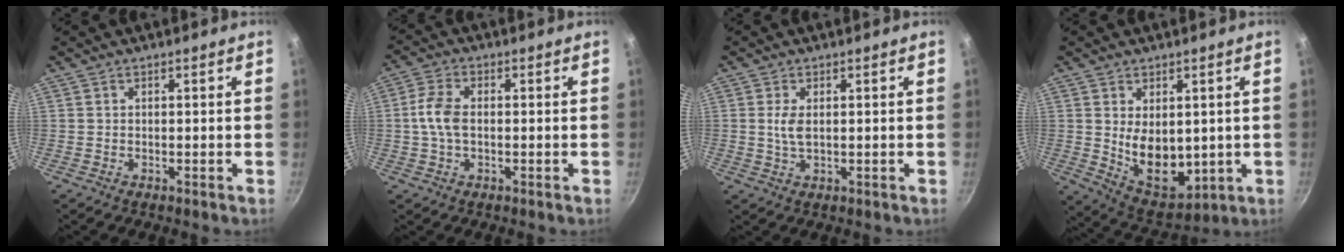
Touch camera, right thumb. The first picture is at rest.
{"total": 9.6, "force": [0.0, 6.1, 7.4], "torque": [-0.145, 0.019, -0.009]}
{"total": 3.1, "force": [0.5, 1.5, 2.6], "torque": [-0.051, -0.004, 0.011]}
{"total": 11.6, "force": [0.8, 7.3, 8.9], "torque": [-0.113, -0.031, 0.040]}